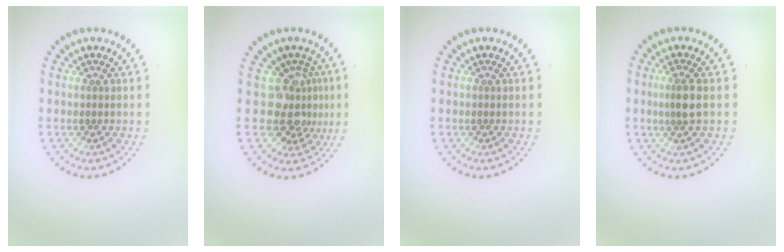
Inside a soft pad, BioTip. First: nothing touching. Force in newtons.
{"total": 3.7, "press": 2.8, "slide": 2.5}
{"total": 0.0}
{"total": 2.1, "press": 1.7, "slide": 1.2}